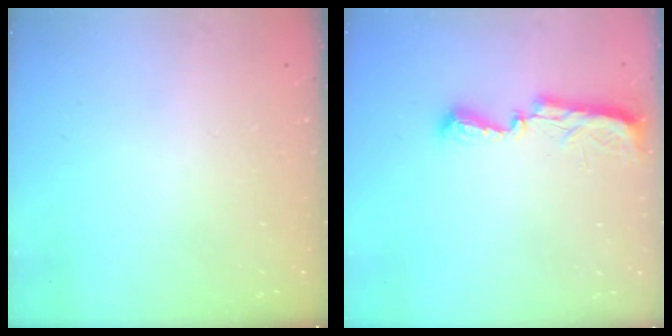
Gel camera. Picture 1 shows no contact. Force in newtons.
{"total": 7.7, "press": 7.6, "slide": 0.7}